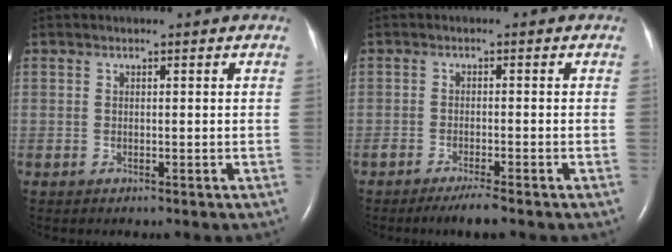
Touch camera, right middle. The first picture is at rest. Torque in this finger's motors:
{"motor_torque": [0.38, -0.32, 0.05, 0.04]}